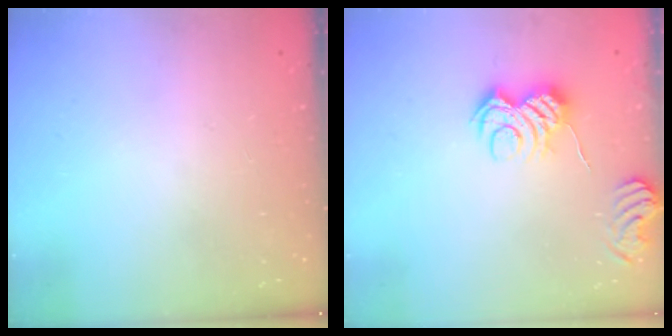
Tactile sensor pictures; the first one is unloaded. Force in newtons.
{"total": 6.3, "press": 6.2, "slide": 0.9}